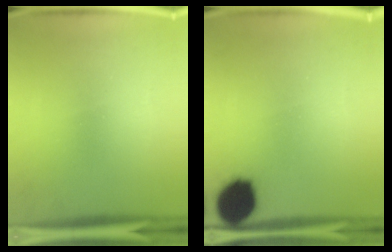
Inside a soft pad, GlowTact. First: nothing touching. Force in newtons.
{"total": 14.7}